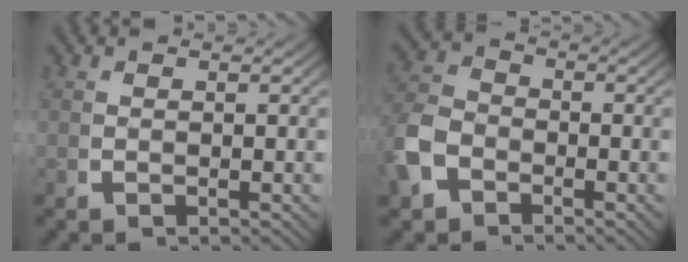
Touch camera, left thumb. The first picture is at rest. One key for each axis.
{"total": 5.8, "fx": -1.9, "fy": 4.6, "fz": 3.0, "tx": -0.084, "ty": -0.016, "tz": -0.029}